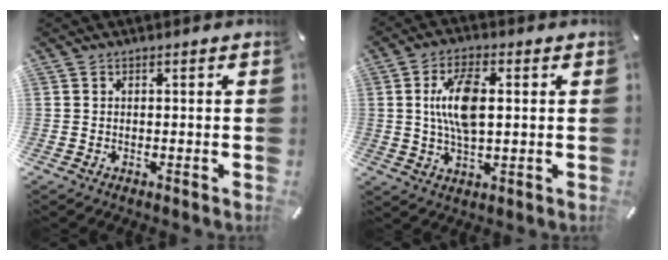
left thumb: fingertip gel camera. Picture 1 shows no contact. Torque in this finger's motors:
{"motor_torque": [1.75, 1.41, 1.32, -0.24, 0.34]}